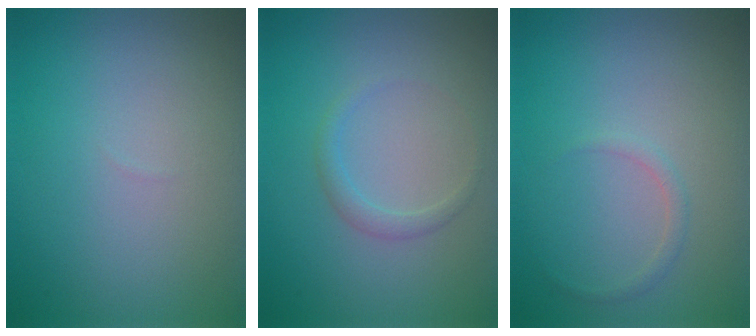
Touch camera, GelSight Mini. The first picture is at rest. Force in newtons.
{"total": 1.2, "press": 1.2, "slide": 0.1}
{"total": 0.8, "press": 0.8, "slide": 0.1}